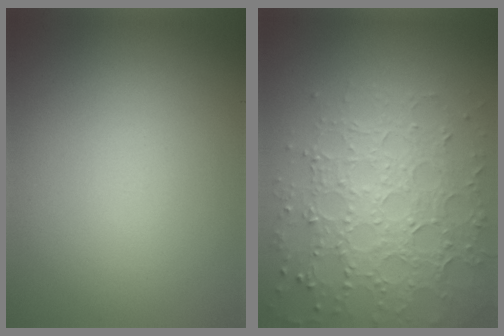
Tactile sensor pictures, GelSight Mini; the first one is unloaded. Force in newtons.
{"total": 6.7, "press": 5.3, "slide": 4.1}